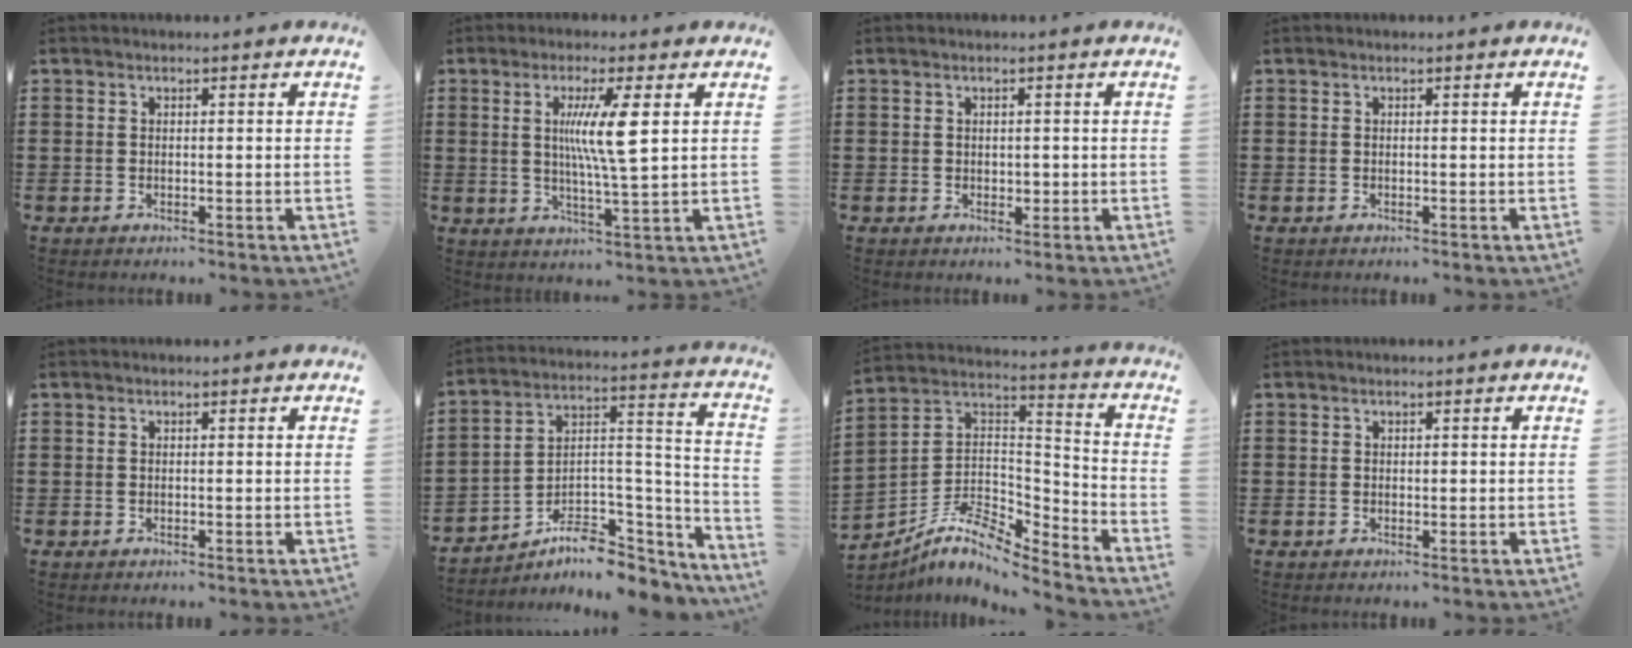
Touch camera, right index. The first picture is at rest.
{"total": 7.6, "force": [1.9, 0.1, 7.4], "torque": [-0.144, -0.006, 0.026]}
{"total": 1.1, "force": [0.3, 0.9, 0.6], "torque": [-0.013, 0.006, 0.005]}
{"total": 0.0}
{"total": 0.0}
{"total": 7.0, "force": [-5.2, 3.6, 3.2], "torque": [-0.065, -0.005, -0.096]}
{"total": 8.6, "force": [-7.0, 2.6, 4.2], "torque": [-0.091, 0.001, -0.140]}
{"total": 0.0}